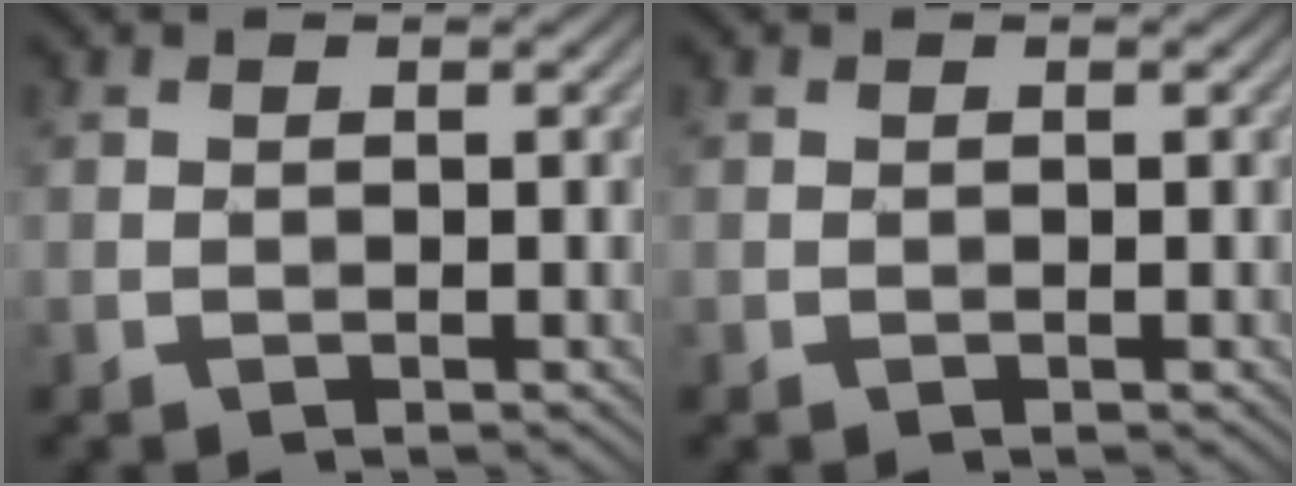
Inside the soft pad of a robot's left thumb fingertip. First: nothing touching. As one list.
[{"total": 0.0}]